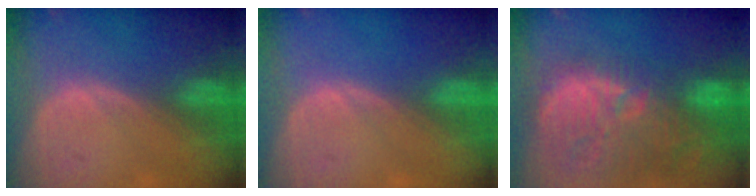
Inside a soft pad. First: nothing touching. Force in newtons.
{"total": 0.0}
{"total": 14.6, "press": 13.0, "slide": 6.7}